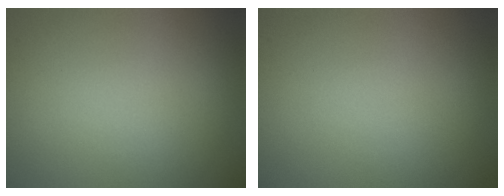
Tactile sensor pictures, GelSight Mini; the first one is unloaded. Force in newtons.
{"total": 0.0}